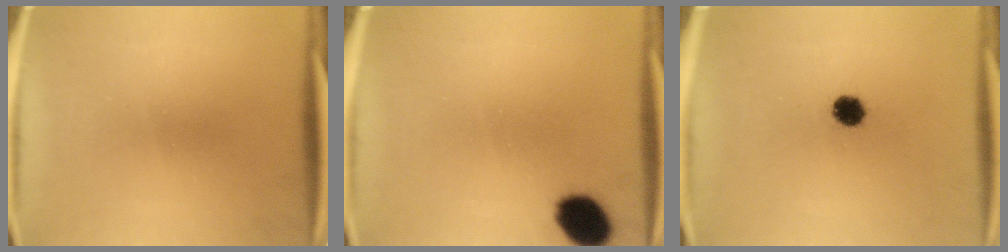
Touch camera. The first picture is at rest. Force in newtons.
{"total": 8.8}
{"total": 5.0}